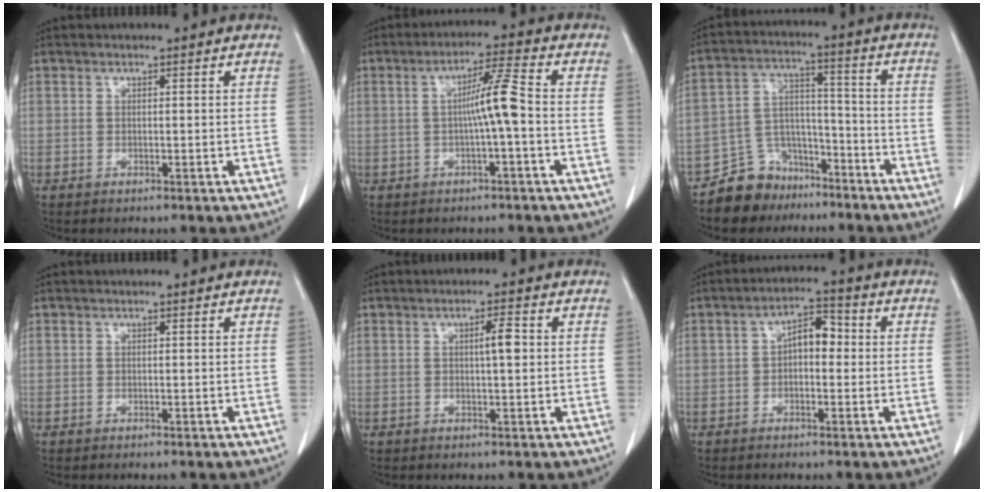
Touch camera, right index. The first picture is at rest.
{"total": 5.8, "force": [-0.6, -0.4, 5.8], "torque": [-0.098, 0.012, -0.010]}
{"total": 9.2, "force": [-7.1, 5.7, 1.1], "torque": [-0.020, 0.040, -0.125]}
{"total": 0.0}
{"total": 2.9, "force": [0.4, 0.3, 2.8], "torque": [-0.048, 0.002, 0.007]}
{"total": 5.1, "force": [0.2, 2.6, 4.4], "torque": [-0.073, 0.026, -0.003]}